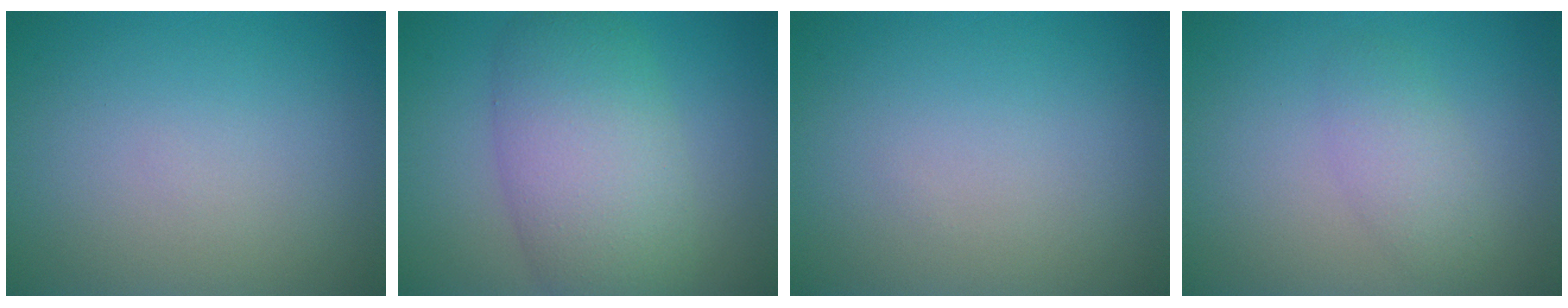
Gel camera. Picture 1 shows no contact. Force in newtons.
{"total": 7.8, "press": 7.8, "slide": 0.3}
{"total": 0.0}
{"total": 2.2, "press": 2.2, "slide": 0.1}